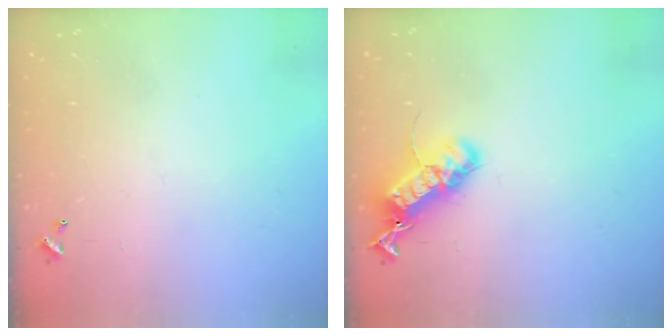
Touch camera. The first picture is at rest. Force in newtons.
{"total": 18.4, "press": 18.4, "slide": 0.6}